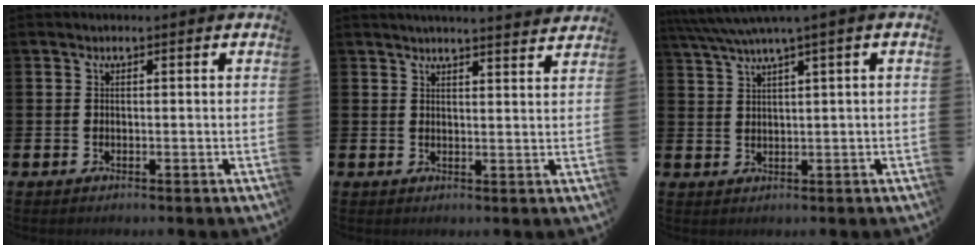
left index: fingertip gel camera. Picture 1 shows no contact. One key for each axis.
{"total": 3.4, "fx": 3.4, "fy": -0.4, "fz": 0.3, "tx": -0.003, "ty": -0.022, "tz": 0.059}
{"total": 4.0, "fx": 2.7, "fy": -0.3, "fz": 2.9, "tx": -0.068, "ty": 0.000, "tz": 0.048}